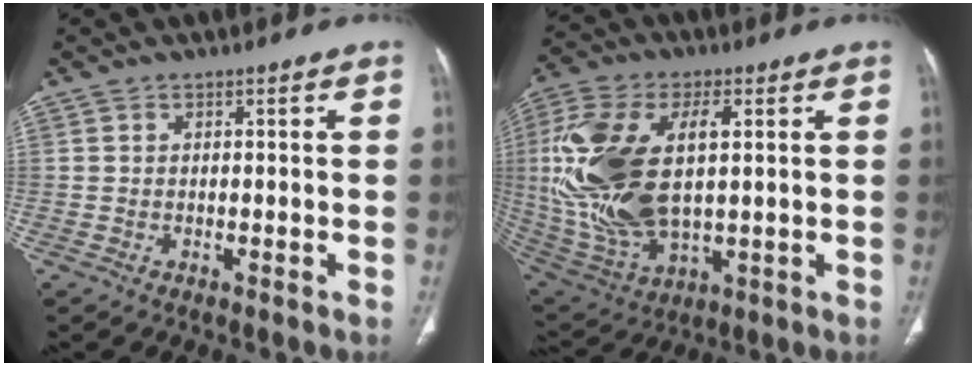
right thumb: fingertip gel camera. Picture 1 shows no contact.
{"total": 22.9, "force": [2.5, 11.8, 19.5], "torque": [-0.423, -0.007, 0.052]}